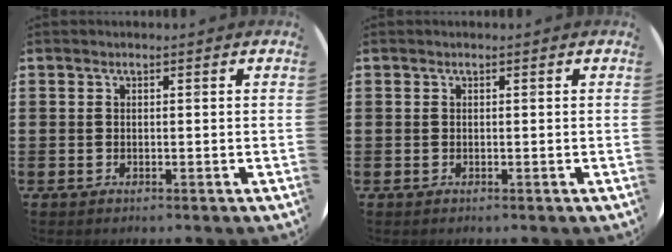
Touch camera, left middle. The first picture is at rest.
{"total": 0.0}